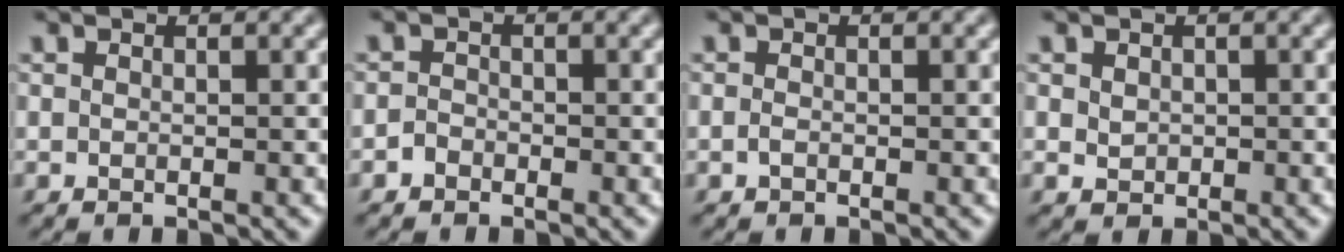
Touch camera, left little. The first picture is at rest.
{"total": 1.0, "force": [-0.7, 0.7, 0.2], "torque": [-0.001, 0.001, -0.015]}
{"total": 0.6, "force": [-0.3, 0.4, 0.4], "torque": [-0.011, 0.000, -0.007]}
{"total": 1.1, "force": [0.1, 1.0, 0.4], "torque": [-0.009, -0.002, 0.005]}